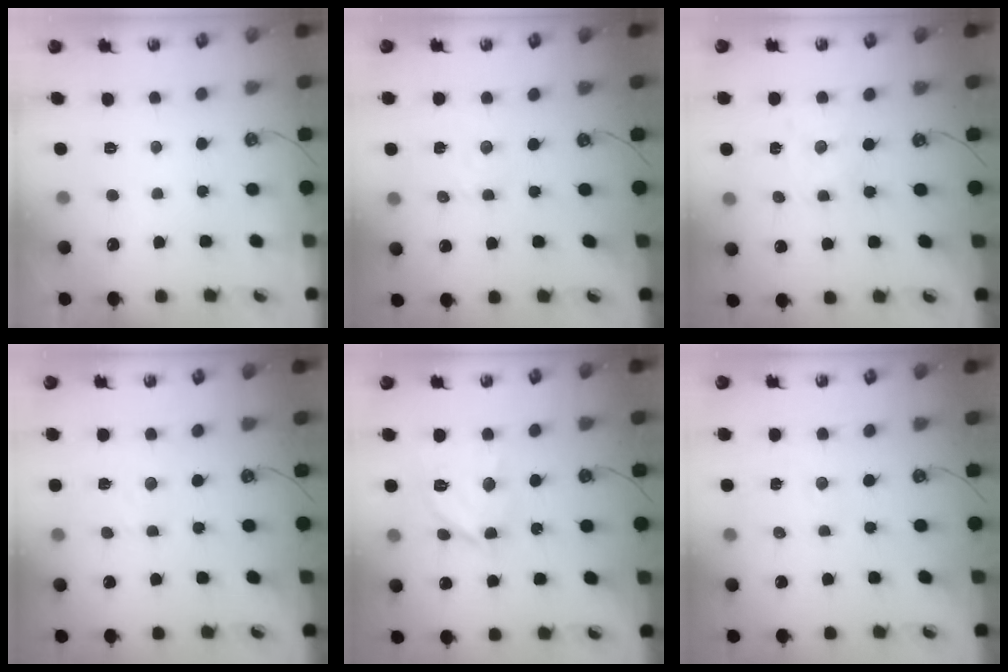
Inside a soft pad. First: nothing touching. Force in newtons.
{"total": 2.8, "press": 2.7, "slide": 0.4}
{"total": 1.4, "press": 1.4, "slide": 0.2}
{"total": 2.8, "press": 2.8, "slide": 0.4}
{"total": 13.2, "press": 13.2, "slide": 1.0}
{"total": 2.4, "press": 2.4, "slide": 0.5}